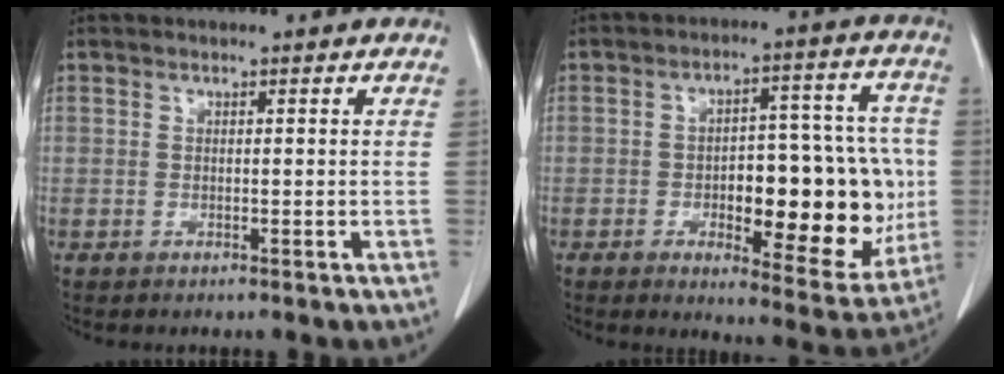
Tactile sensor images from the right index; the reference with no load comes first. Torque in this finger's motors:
{"motor_torque": [1.40, -0.74, 0.34, 0.10]}